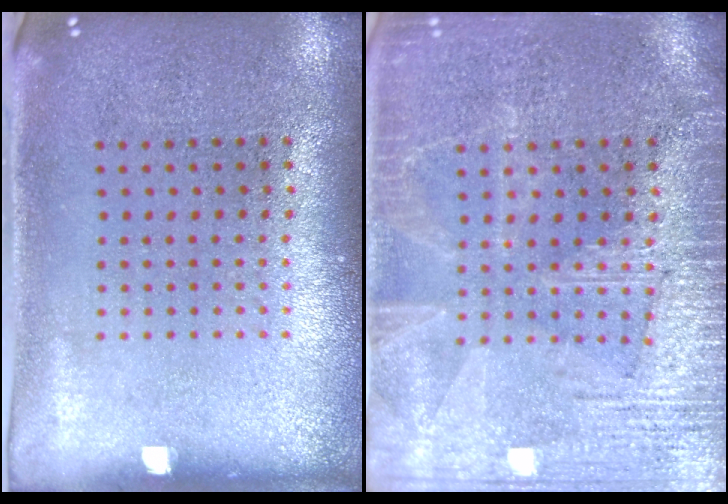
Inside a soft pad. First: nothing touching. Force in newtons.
{"total": 4.3, "press": 4.2, "slide": 0.5}